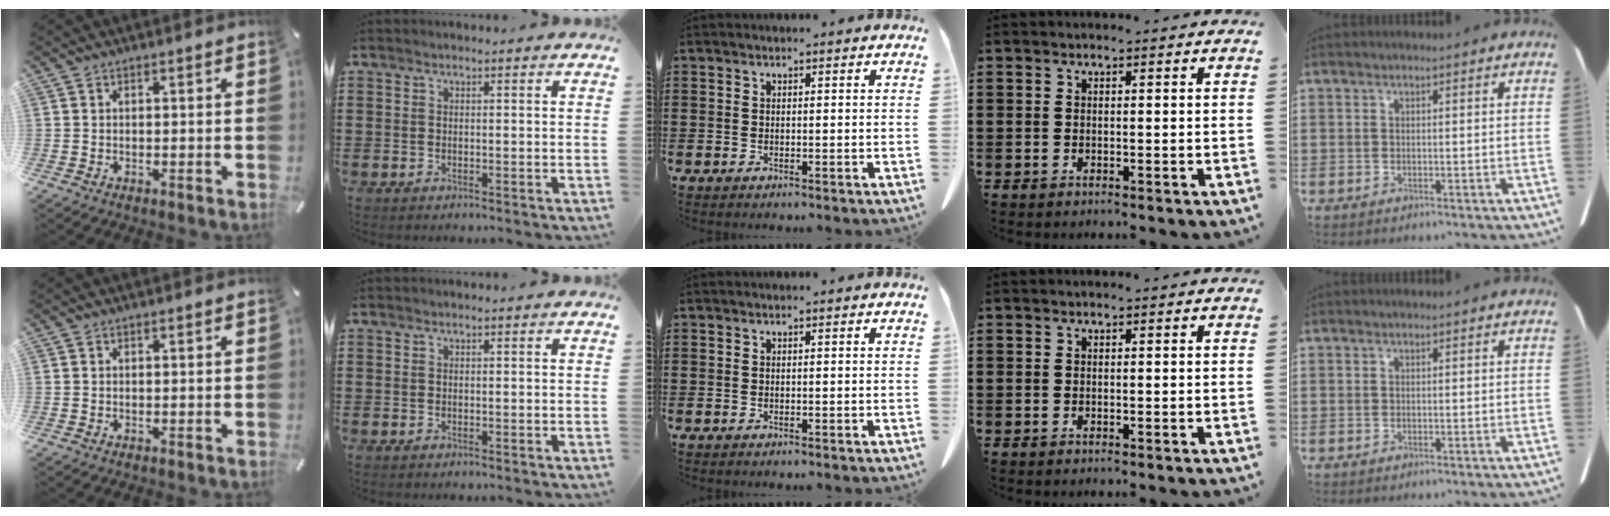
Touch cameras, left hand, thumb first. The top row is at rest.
{}